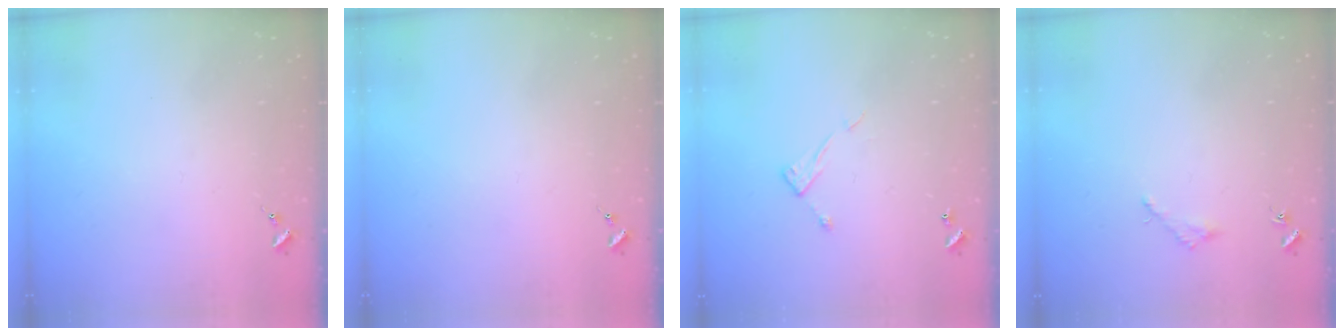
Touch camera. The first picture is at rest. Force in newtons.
{"total": 0.0}
{"total": 6.2, "press": 6.2, "slide": 0.4}
{"total": 1.6, "press": 1.6, "slide": 0.2}